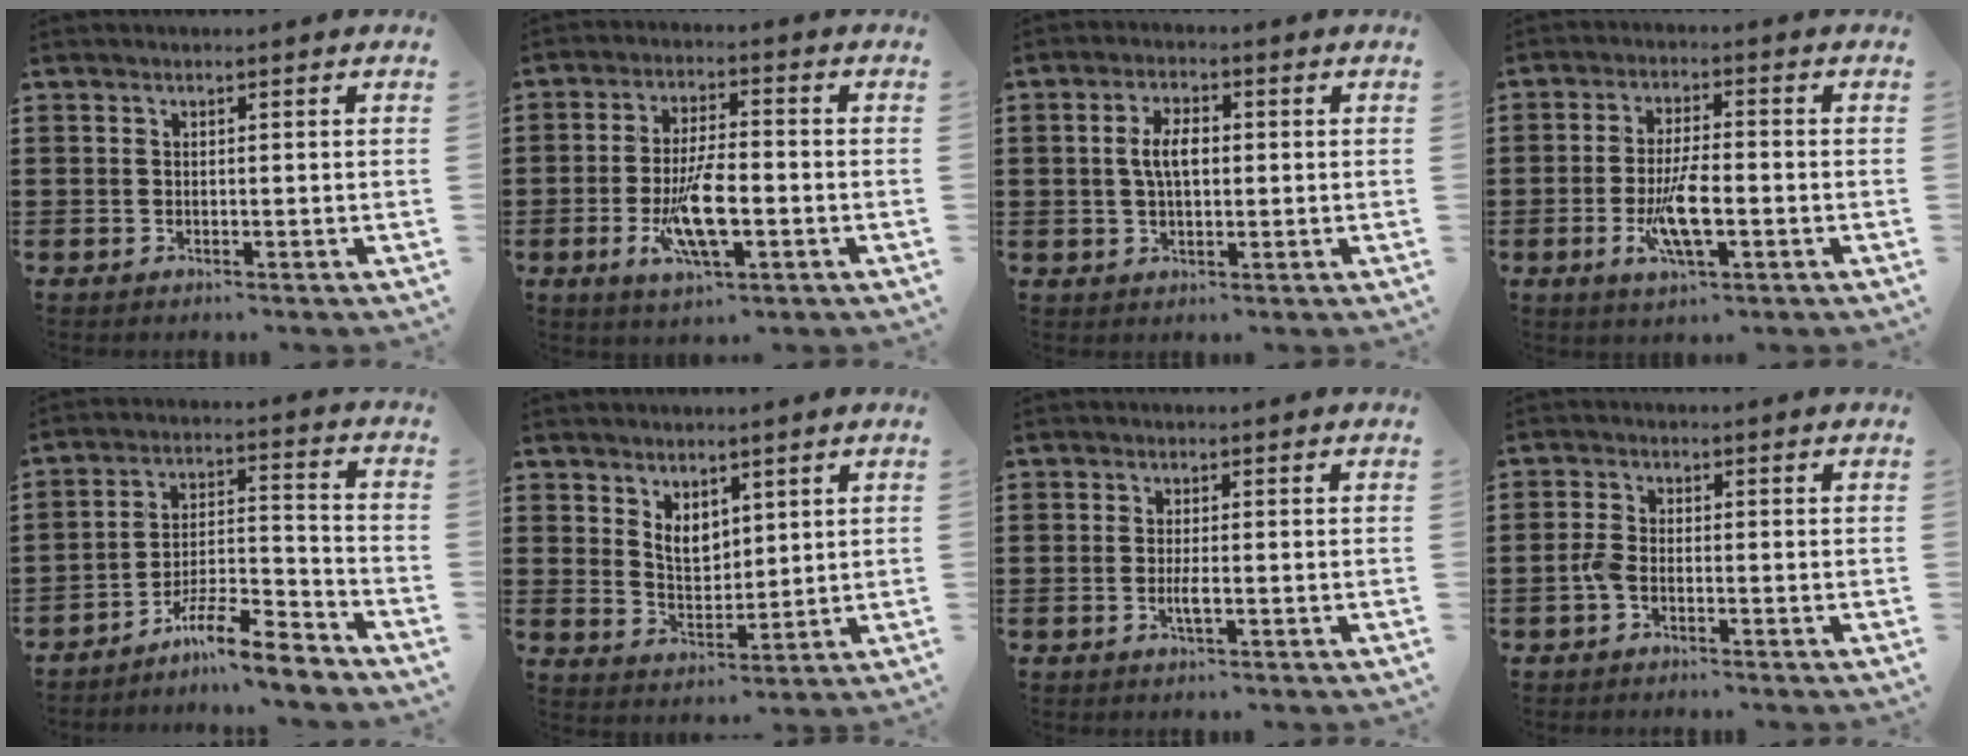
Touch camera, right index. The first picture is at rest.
{"total": 9.4, "force": [-2.6, 3.2, 8.5], "torque": [-0.176, -0.014, -0.046]}
{"total": 4.9, "force": [0.4, 2.3, 4.3], "torque": [-0.086, 0.009, 0.005]}
{"total": 7.4, "force": [-2.2, 2.3, 6.7], "torque": [-0.135, -0.009, -0.040]}
{"total": 8.8, "force": [-7.8, 1.0, 3.8], "torque": [-0.059, 0.021, -0.146]}
{"total": 4.6, "force": [2.6, 3.0, 2.3], "torque": [-0.050, 0.001, 0.047]}
{"total": 2.0, "force": [-0.6, 0.4, 1.9], "torque": [-0.048, -0.007, -0.014]}
{"total": 2.2, "force": [-1.0, 0.9, 1.7], "torque": [-0.048, -0.004, -0.022]}